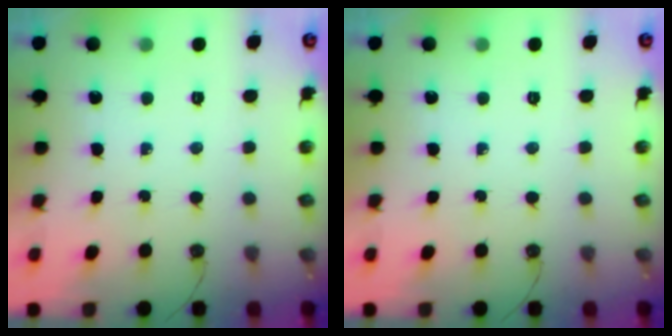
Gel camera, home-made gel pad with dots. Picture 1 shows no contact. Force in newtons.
{"total": 0.0}